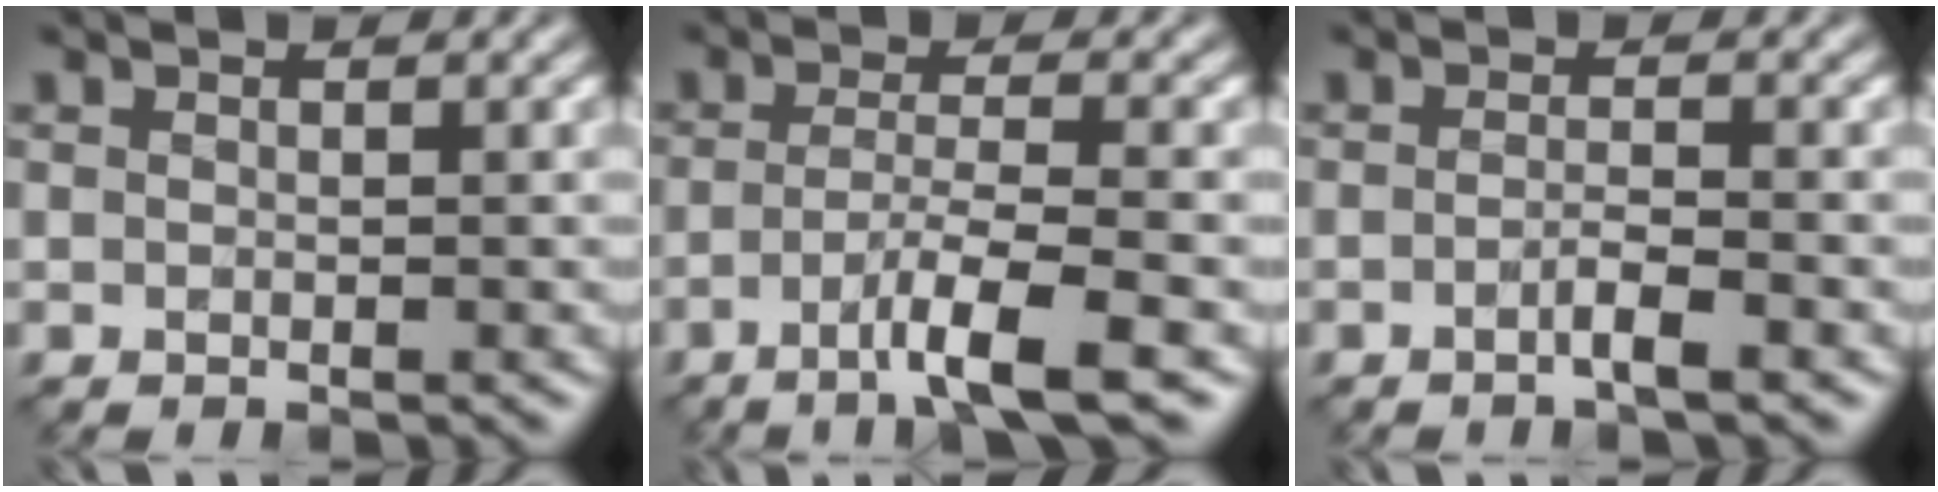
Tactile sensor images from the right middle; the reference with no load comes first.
{"total": 5.4, "force": [-2.5, 0.8, 4.7], "torque": [-0.076, 0.001, -0.051]}
{"total": 1.9, "force": [-0.8, 0.4, 1.6], "torque": [-0.024, 0.007, -0.019]}